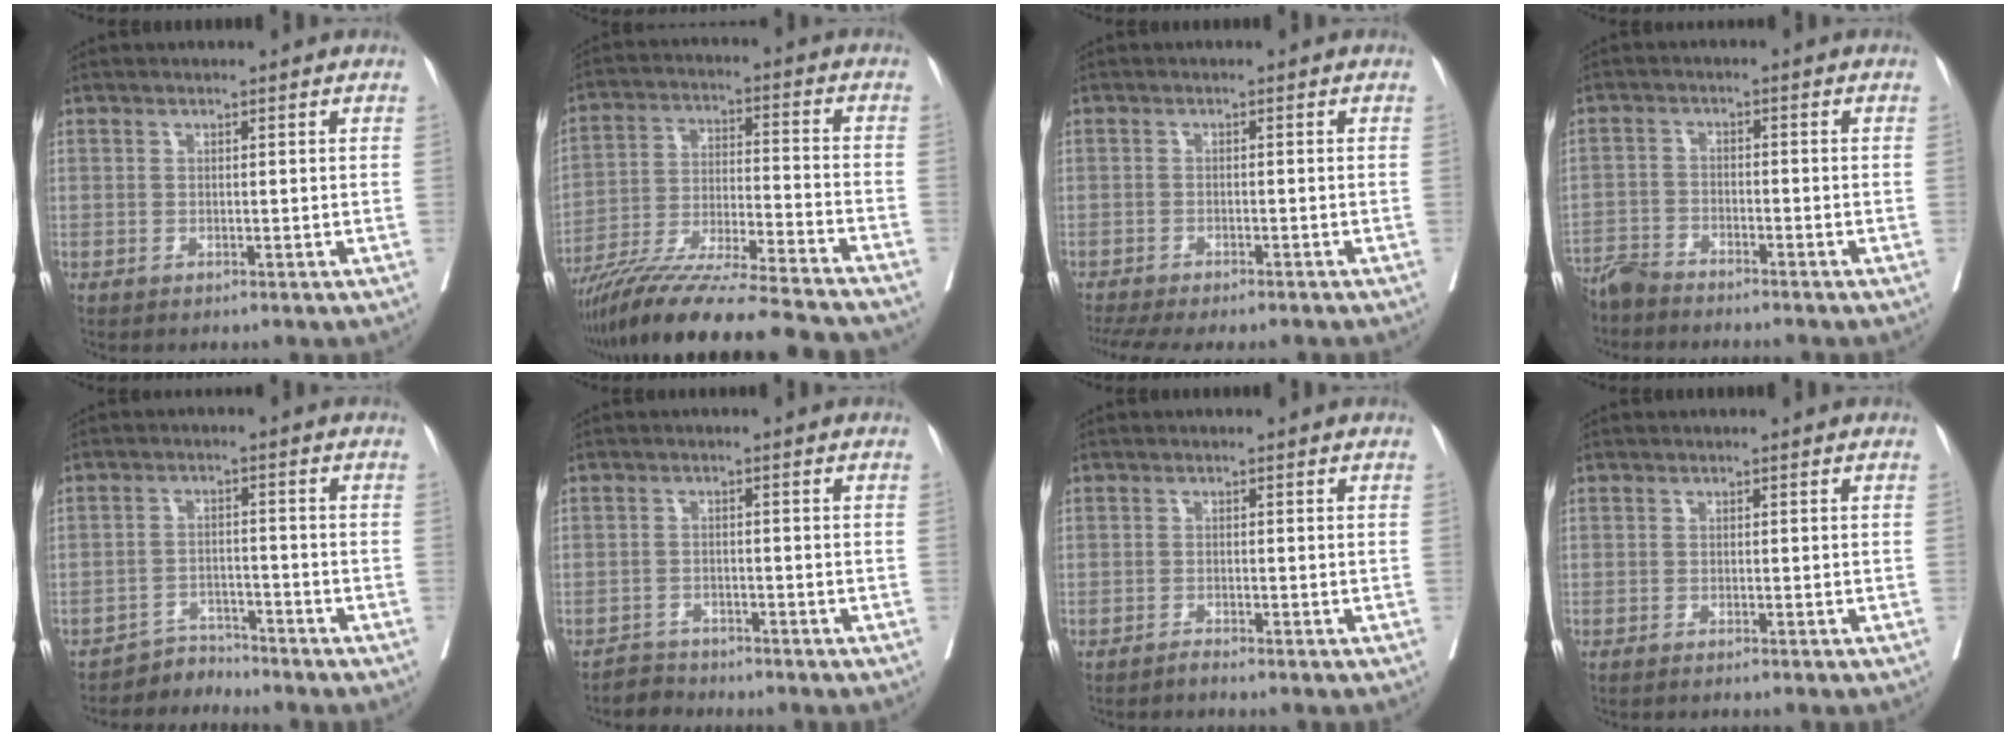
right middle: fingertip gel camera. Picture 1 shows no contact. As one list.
[{"total": 22.2, "force": [-19.5, 0.1, 10.5], "torque": [-0.177, -0.039, -0.317]}, {"total": 11.3, "force": [-9.8, 2.0, 5.2], "torque": [-0.083, -0.008, -0.135]}, {"total": 6.3, "force": [-6.1, 0.7, 1.6], "torque": [-0.020, -0.015, -0.108]}, {"total": 3.4, "force": [-3.2, 0.3, -1.3], "torque": [0.030, 0.000, -0.054]}, {"total": 2.6, "force": [-2.4, 0.6, -1.0], "torque": [0.019, -0.005, -0.045]}, {"total": 0.8, "force": [-0.8, -0.2, 0.1], "torque": [-0.002, -0.001, -0.015]}, {"total": 2.0, "force": [-1.7, -0.1, 1.0], "torque": [-0.013, 0.000, -0.021]}]